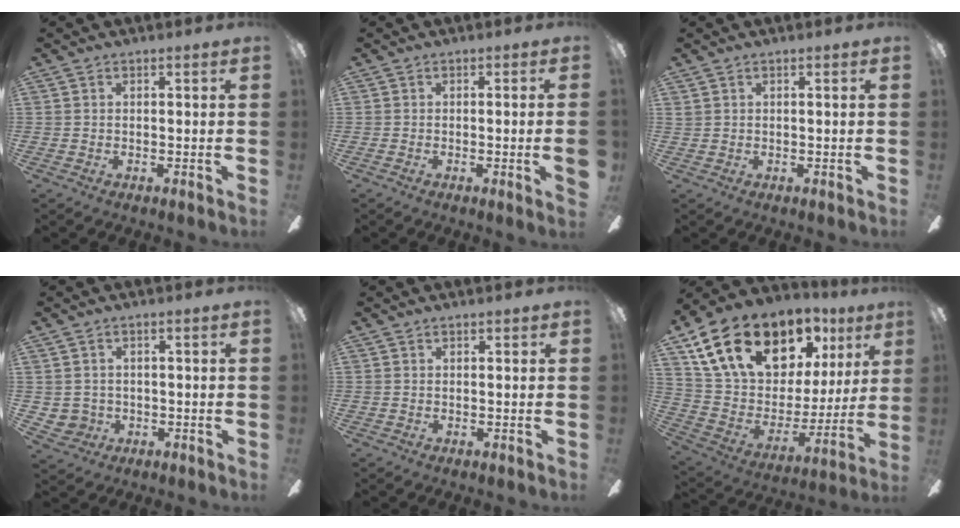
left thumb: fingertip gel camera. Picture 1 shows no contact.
{"total": 3.1, "force": [-0.3, -0.3, 3.1], "torque": [-0.051, -0.009, -0.004]}
{"total": 0.6, "force": [0.2, 0.0, 0.6], "torque": [-0.013, 0.000, 0.004]}
{"total": 2.9, "force": [0.6, 2.8, 0.6], "torque": [-0.018, 0.006, 0.012]}
{"total": 0.6, "force": [0.5, 0.0, 0.4], "torque": [-0.010, 0.000, 0.008]}
{"total": 23.9, "force": [15.8, 13.0, 12.4], "torque": [-0.226, -0.082, 0.300]}